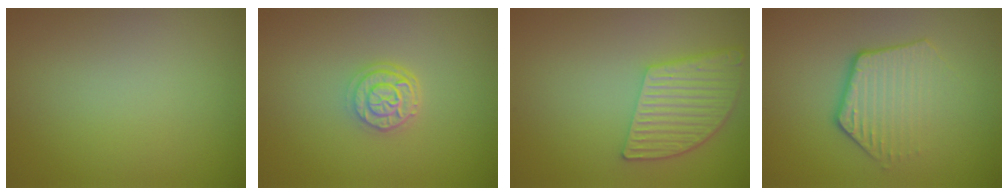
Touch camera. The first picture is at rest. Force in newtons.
{"total": 2.6, "press": 2.1, "slide": 1.5}
{"total": 5.1, "press": 4.0, "slide": 3.1}
{"total": 4.0, "press": 2.9, "slide": 2.8}